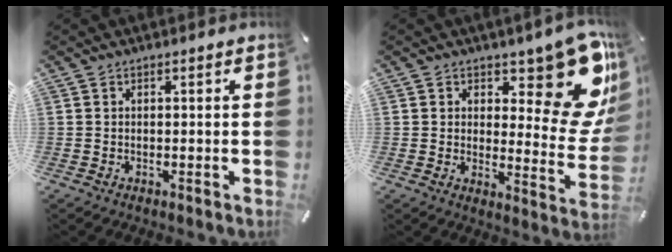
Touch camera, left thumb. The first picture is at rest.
{"total": 16.5, "force": [10.6, 7.0, 10.6], "torque": [-0.112, -0.100, 0.181]}